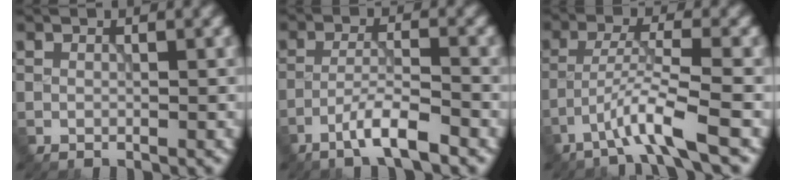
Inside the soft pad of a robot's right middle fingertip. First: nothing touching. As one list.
[{"total": 4.4, "force": [-3.0, 0.5, 3.2], "torque": [-0.058, 0.006, -0.064]}, {"total": 4.7, "force": [-2.9, 0.0, 3.7], "torque": [-0.067, 0.011, -0.065]}]